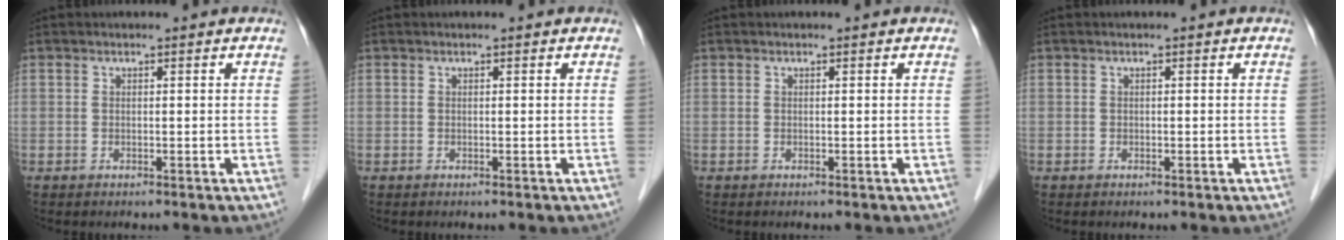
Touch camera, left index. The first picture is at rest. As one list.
[{"total": 0.0}, {"total": 0.0}, {"total": 0.0}]